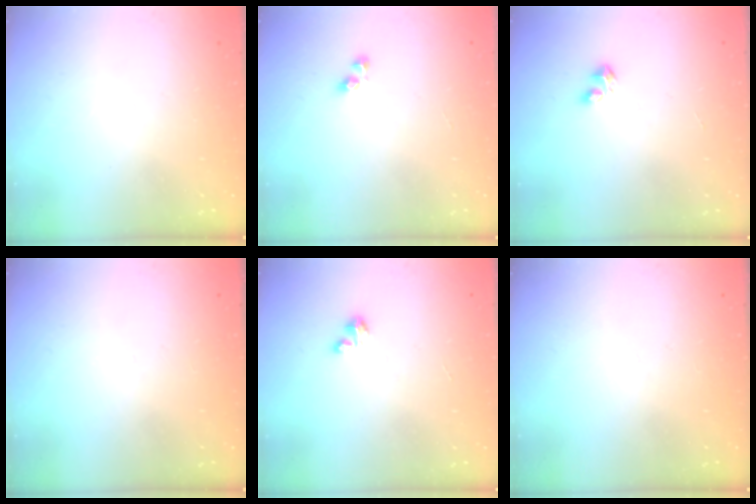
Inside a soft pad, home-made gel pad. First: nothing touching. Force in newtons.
{"total": 2.0, "press": 2.0, "slide": 0.3}
{"total": 3.0, "press": 2.9, "slide": 0.2}
{"total": 0.0}
{"total": 0.9, "press": 0.9, "slide": 0.2}
{"total": 0.0}